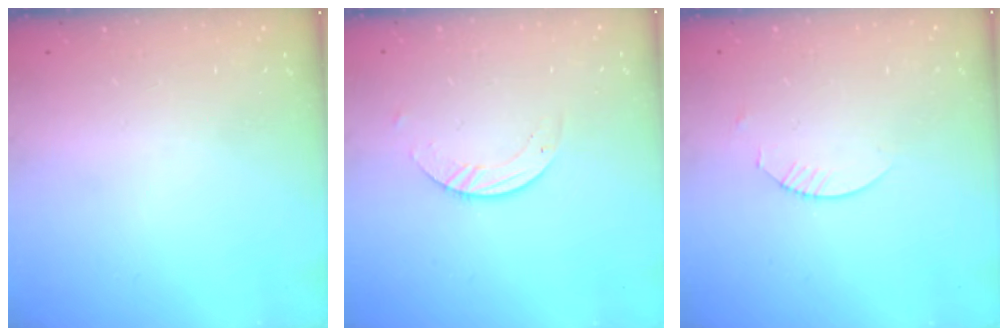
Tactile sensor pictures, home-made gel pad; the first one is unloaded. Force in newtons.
{"total": 3.1, "press": 3.1, "slide": 0.2}
{"total": 1.8, "press": 1.8, "slide": 0.2}